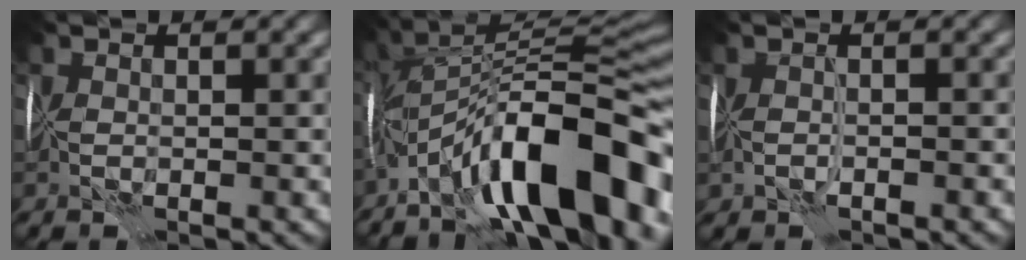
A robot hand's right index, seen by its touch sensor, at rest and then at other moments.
{"total": 14.6, "force": [-8.0, 3.3, 11.7], "torque": [-0.173, 0.032, -0.143]}
{"total": 1.0, "force": [-0.7, -0.6, -0.3], "torque": [0.007, -0.008, -0.012]}